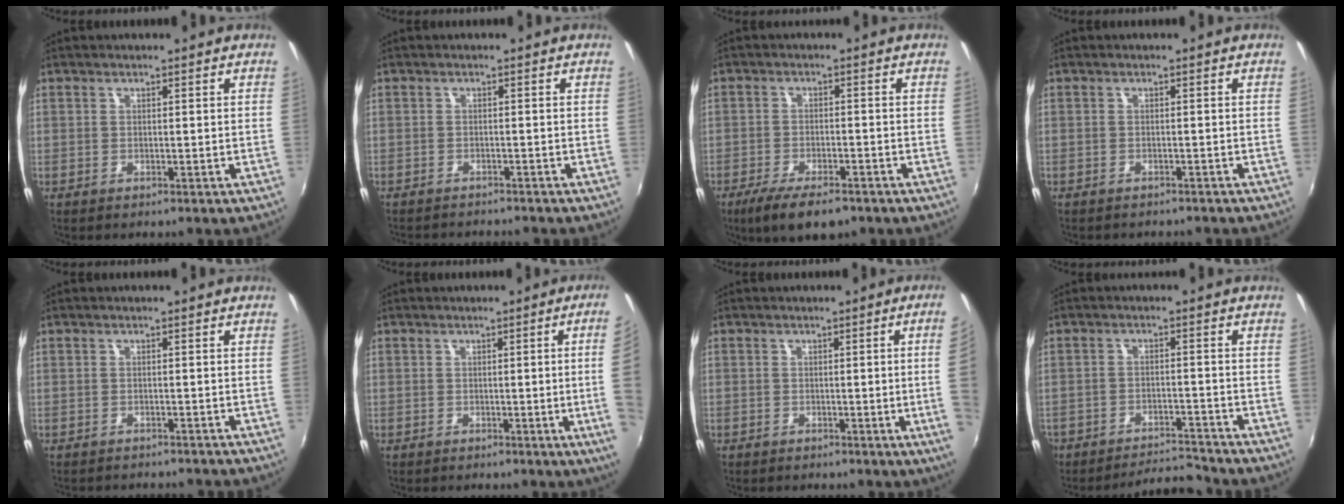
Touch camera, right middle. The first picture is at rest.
{"total": 5.1, "force": [-4.8, 0.7, 1.5], "torque": [-0.042, -0.013, -0.071]}
{"total": 8.8, "force": [-6.3, 2.7, 5.5], "torque": [-0.125, -0.022, -0.106]}
{"total": 3.4, "force": [-3.1, 1.0, 1.1], "torque": [-0.027, -0.012, -0.041]}
{"total": 4.1, "force": [-3.8, 0.9, 1.3], "torque": [-0.034, -0.011, -0.054]}
{"total": 8.7, "force": [-0.1, -1.3, 8.6], "torque": [-0.093, -0.003, 0.001]}
{"total": 6.2, "force": [-0.2, -1.7, 6.0], "torque": [-0.078, -0.011, 0.000]}
{"total": 6.4, "force": [-6.3, 0.9, 0.0], "torque": [-0.022, 0.010, -0.103]}